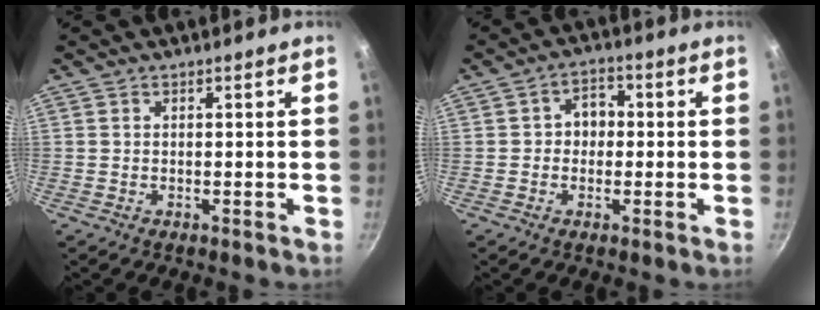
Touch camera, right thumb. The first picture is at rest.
{"total": 4.8, "force": [-0.1, 4.0, 2.6], "torque": [-0.007, 0.009, -0.007]}